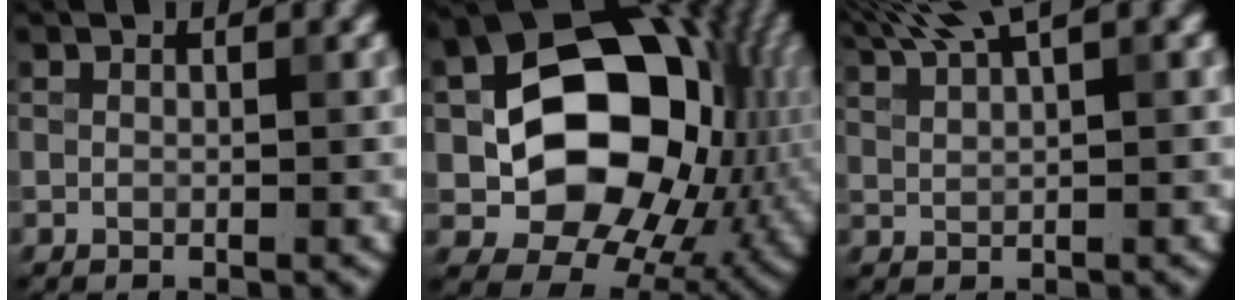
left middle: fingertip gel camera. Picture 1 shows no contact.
{"total": 14.9, "force": [0.7, 11.2, 9.8], "torque": [-0.130, -0.004, 0.008]}
{"total": 4.8, "force": [3.7, 0.9, 2.8], "torque": [-0.046, 0.013, 0.052]}